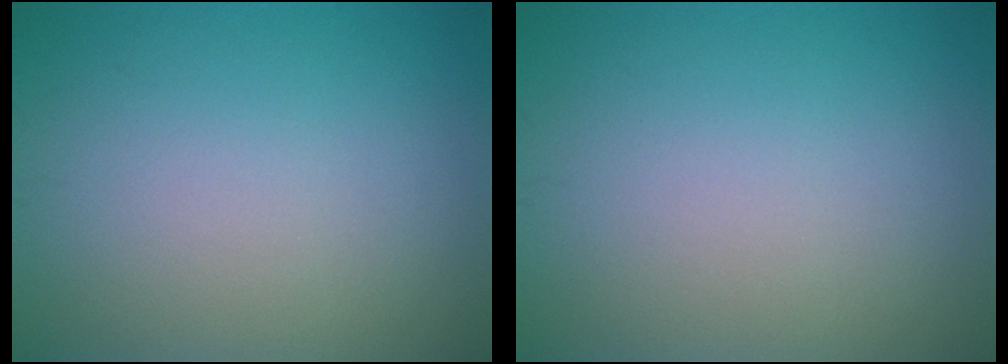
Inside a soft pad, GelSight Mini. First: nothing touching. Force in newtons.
{"total": 0.0}